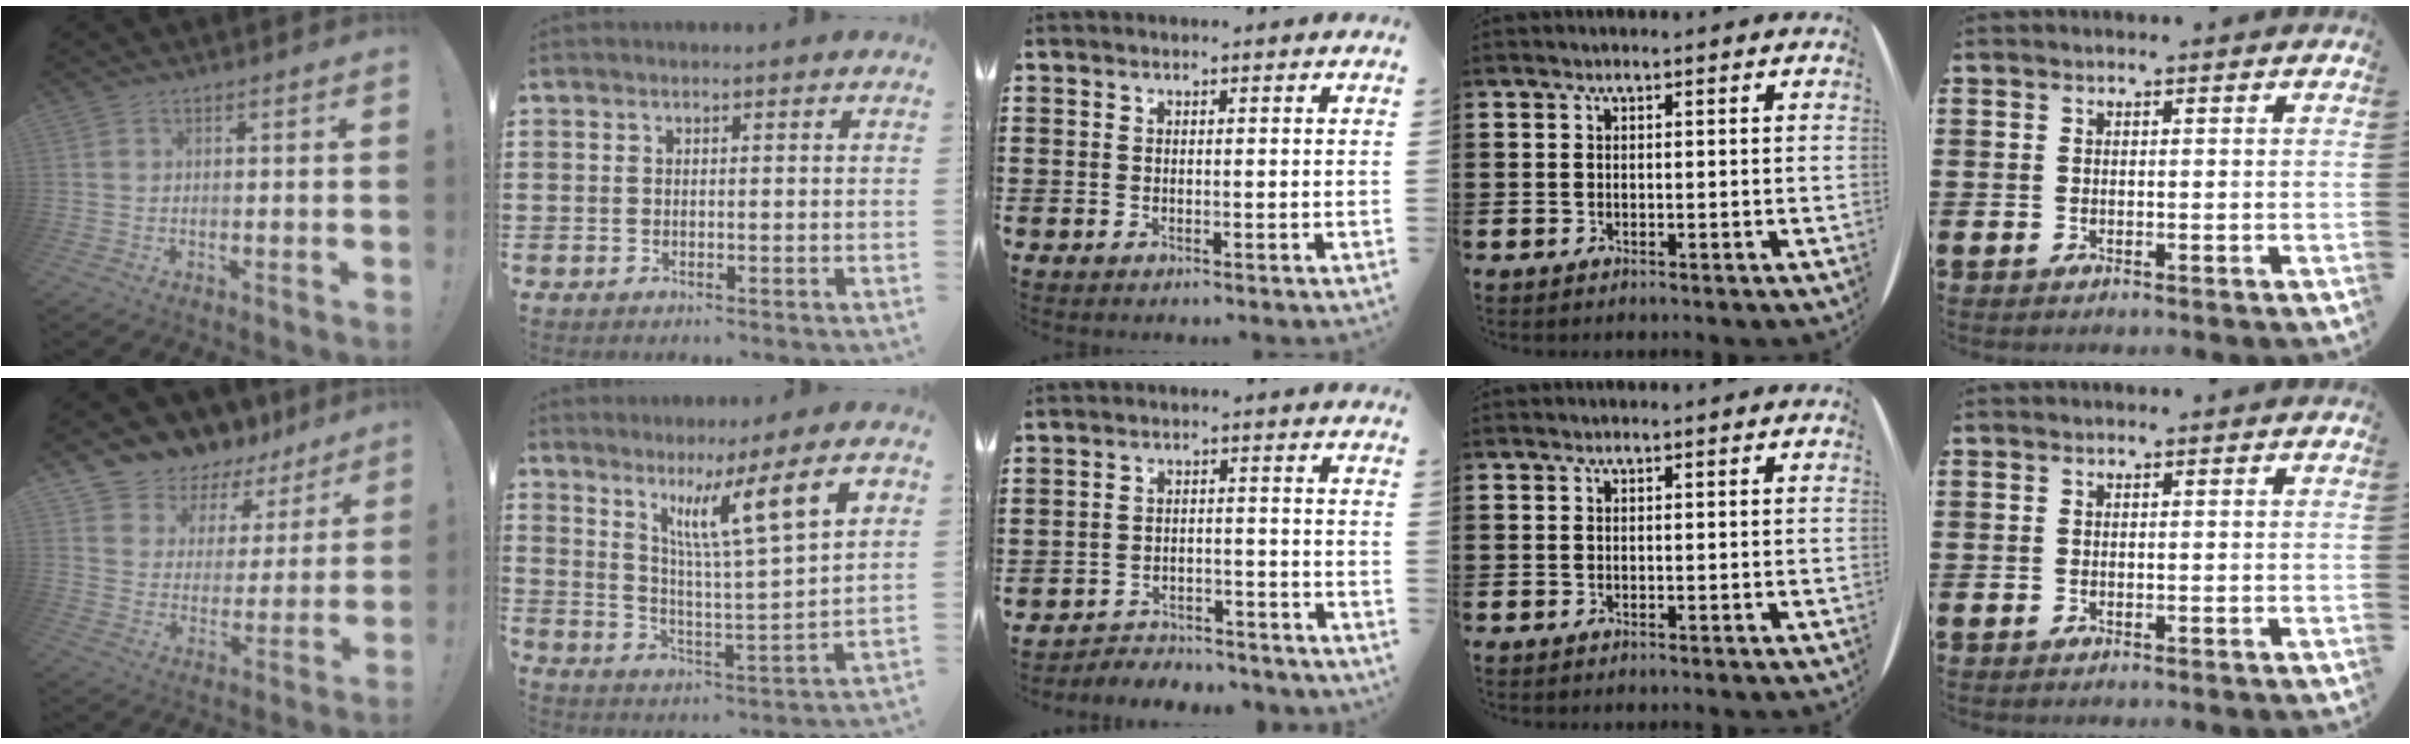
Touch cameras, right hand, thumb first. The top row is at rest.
{"thumb": {"total": 7.9, "force": [6.7, 4.1, 0.5], "torque": [-0.027, -0.068, 0.126]}, "index": {"total": 10.1, "force": [5.4, -0.2, 8.5], "torque": [-0.162, -0.032, 0.080]}, "middle": {"total": 4.0, "force": [-3.9, 0.7, 0.0], "torque": [-0.006, 0.004, -0.084]}}